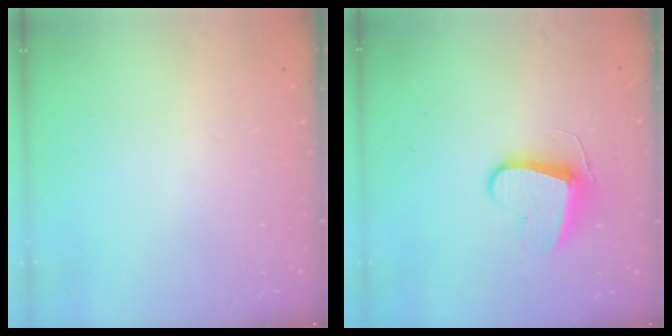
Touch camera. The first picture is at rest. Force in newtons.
{"total": 9.5, "press": 9.5, "slide": 0.4}